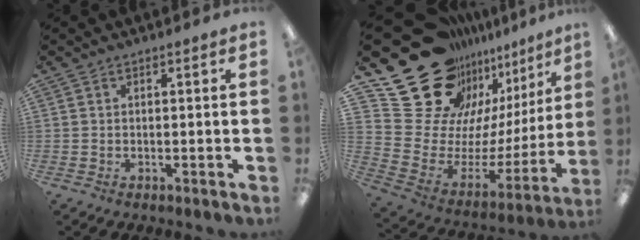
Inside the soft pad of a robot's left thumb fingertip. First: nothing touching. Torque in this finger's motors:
{"motor_torque": [0.29, 0.36, 0.90, -1.87, 0.13]}